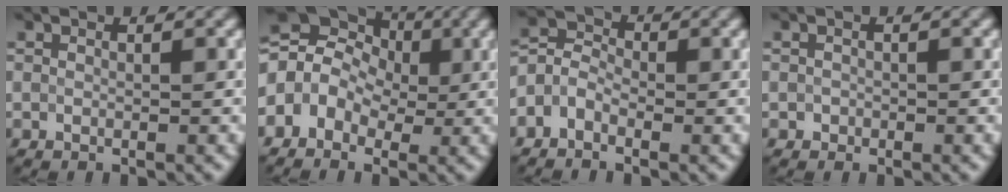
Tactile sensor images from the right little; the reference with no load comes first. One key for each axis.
{"total": 8.6, "fx": 0.4, "fy": 7.3, "fz": 4.5, "tx": -0.083, "ty": 0.044, "tz": -0.033}
{"total": 3.0, "fx": -1.4, "fy": 2.1, "fz": 1.6, "tx": -0.037, "ty": 0.006, "tz": -0.037}
{"total": 0.6, "fx": -0.2, "fy": 0.6, "fz": 0.0, "tx": 0.005, "ty": -0.006, "tz": -0.006}